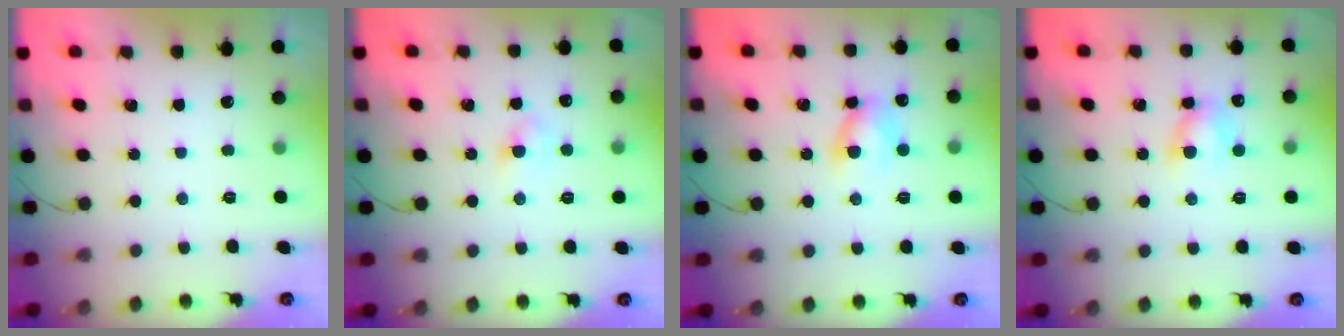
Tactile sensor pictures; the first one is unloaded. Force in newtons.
{"total": 3.3, "press": 3.2, "slide": 1.1}
{"total": 6.8, "press": 6.8, "slide": 0.4}
{"total": 5.9, "press": 5.8, "slide": 1.3}